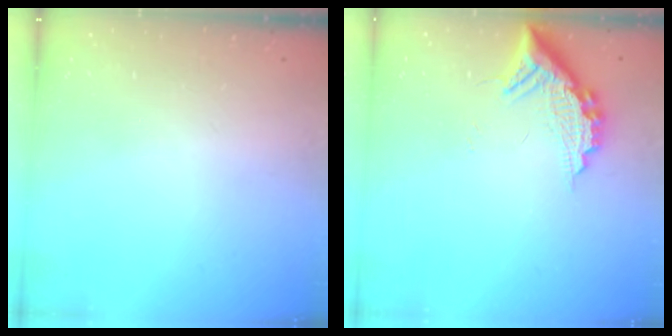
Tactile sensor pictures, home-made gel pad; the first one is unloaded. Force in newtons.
{"total": 10.9, "press": 10.9, "slide": 0.8}